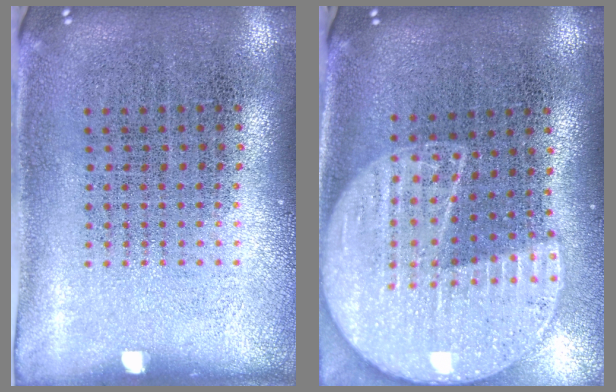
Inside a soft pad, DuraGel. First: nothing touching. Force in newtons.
{"total": 2.2, "press": 1.9, "slide": 1.1}